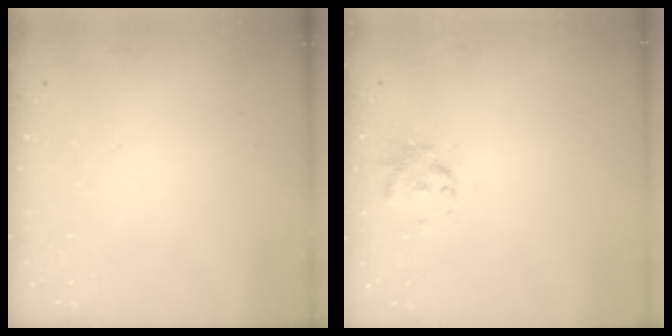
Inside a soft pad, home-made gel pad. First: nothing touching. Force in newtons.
{"total": 0.9, "press": 0.8, "slide": 0.4}